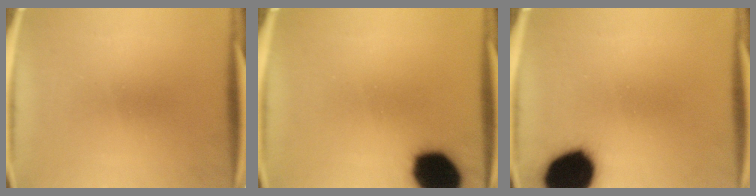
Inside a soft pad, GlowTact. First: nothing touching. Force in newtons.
{"total": 16.5}
{"total": 19.7}